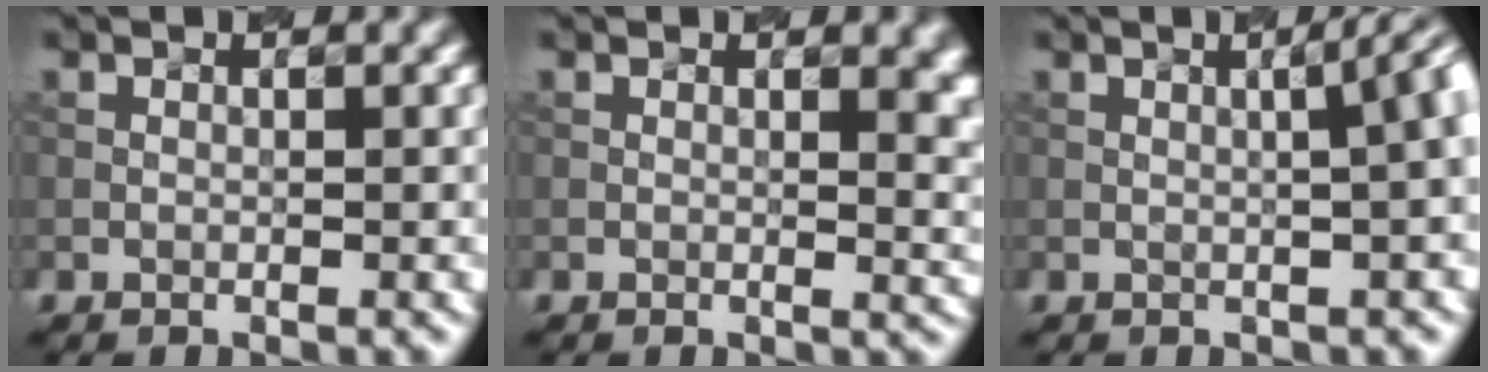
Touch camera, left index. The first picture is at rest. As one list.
[{"total": 5.1, "force": [1.8, 2.6, 4.0], "torque": [-0.015, 0.006, 0.025]}, {"total": 7.8, "force": [1.9, 3.7, 6.6], "torque": [-0.005, 0.058, -0.002]}]